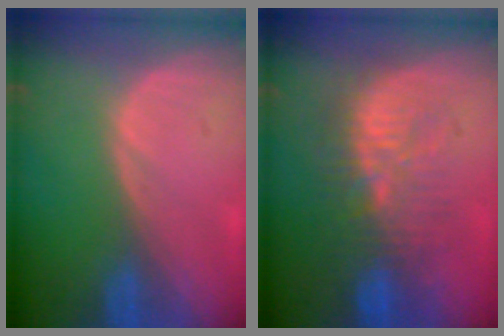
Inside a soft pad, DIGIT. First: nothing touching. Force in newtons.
{"total": 9.2, "press": 8.9, "slide": 2.1}